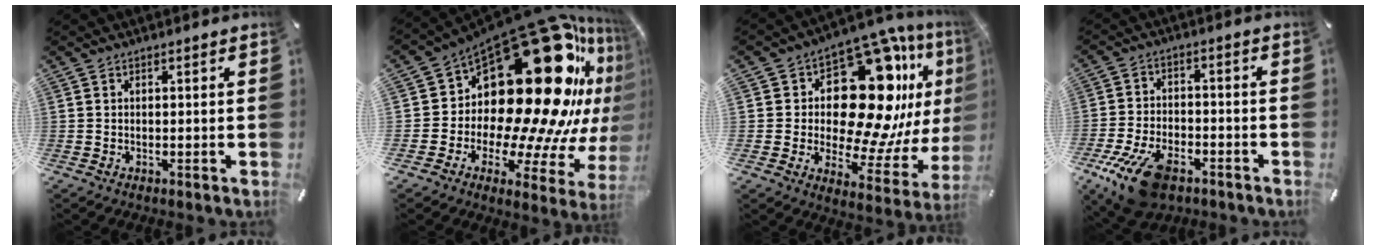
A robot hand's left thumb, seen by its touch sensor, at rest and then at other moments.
{"total": 38.1, "force": [12.8, 20.8, 29.2], "torque": [-0.412, -0.168, 0.276]}
{"total": 22.3, "force": [8.5, 12.9, 16.0], "torque": [-0.222, -0.091, 0.147]}
{"total": 13.4, "force": [-7.8, 6.8, 8.5], "torque": [-0.170, 0.035, -0.138]}